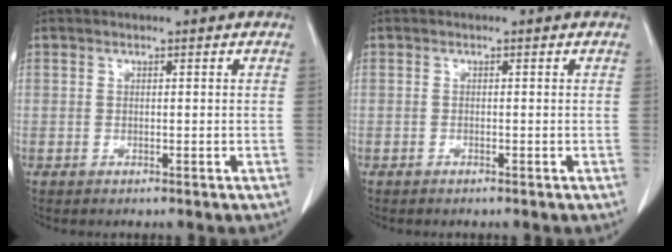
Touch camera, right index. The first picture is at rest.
{"total": 0.0}